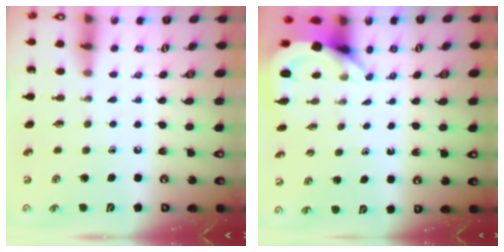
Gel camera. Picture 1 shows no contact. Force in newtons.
{"total": 3.9, "press": 3.9, "slide": 0.2}